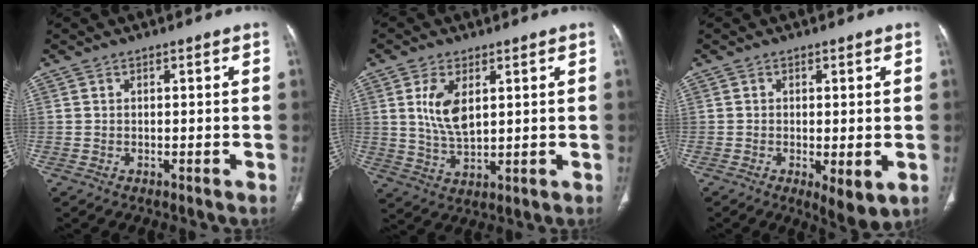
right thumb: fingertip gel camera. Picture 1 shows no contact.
{"total": 7.7, "force": [2.4, 3.9, 6.2], "torque": [-0.119, -0.015, 0.056]}
{"total": 5.7, "force": [-1.4, 2.0, 5.1], "torque": [-0.078, -0.018, -0.016]}